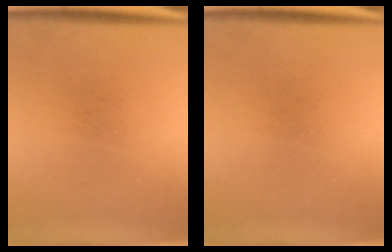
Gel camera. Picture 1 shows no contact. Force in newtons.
{"total": 0.0}